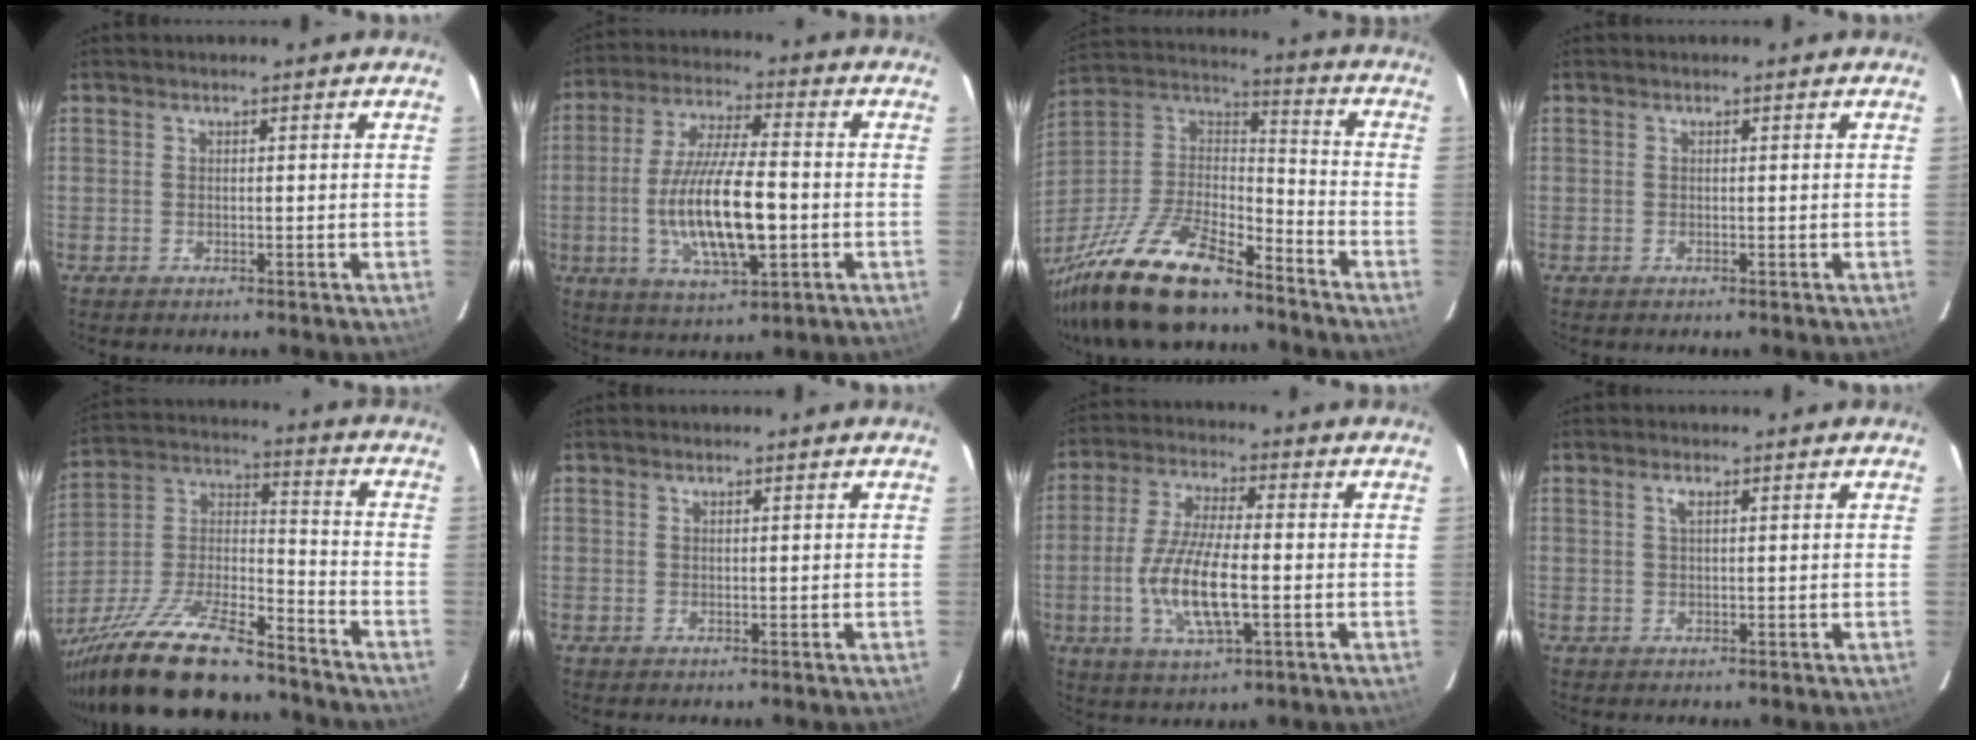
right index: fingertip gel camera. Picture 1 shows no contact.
{"total": 15.7, "force": [-3.0, 4.2, 14.8], "torque": [-0.291, -0.010, -0.048]}
{"total": 24.0, "force": [-18.0, 7.5, 14.0], "torque": [-0.297, -0.019, -0.318]}
{"total": 0.0}
{"total": 23.5, "force": [-18.2, 6.3, 13.4], "torque": [-0.270, -0.017, -0.305]}
{"total": 0.0}
{"total": 12.1, "force": [-2.6, 3.2, 11.3], "torque": [-0.232, -0.008, -0.050]}
{"total": 1.1, "force": [0.5, 0.3, 1.0], "torque": [-0.020, 0.004, 0.008]}